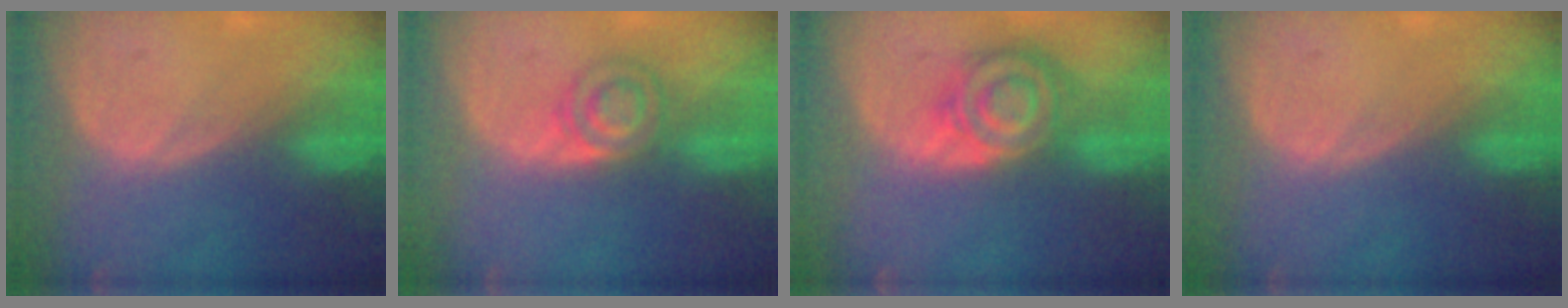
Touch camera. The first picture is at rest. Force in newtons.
{"total": 4.5, "press": 4.5, "slide": 0.4}
{"total": 8.6, "press": 7.5, "slide": 4.3}
{"total": 0.0}